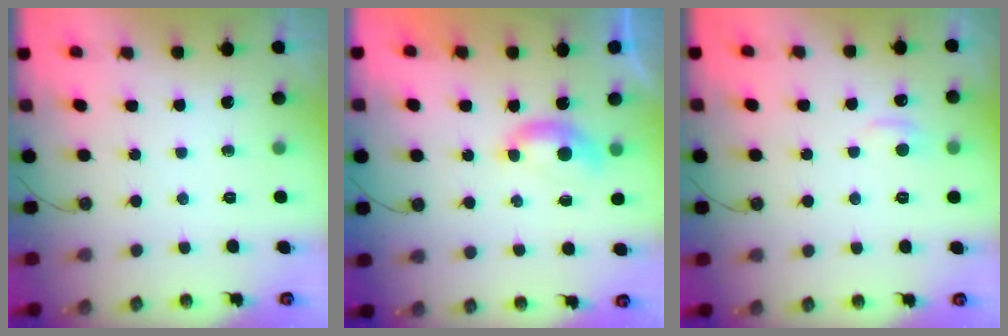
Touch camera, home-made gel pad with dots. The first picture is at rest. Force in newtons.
{"total": 1.6, "press": 1.4, "slide": 0.6}
{"total": 0.8, "press": 0.2, "slide": 0.8}